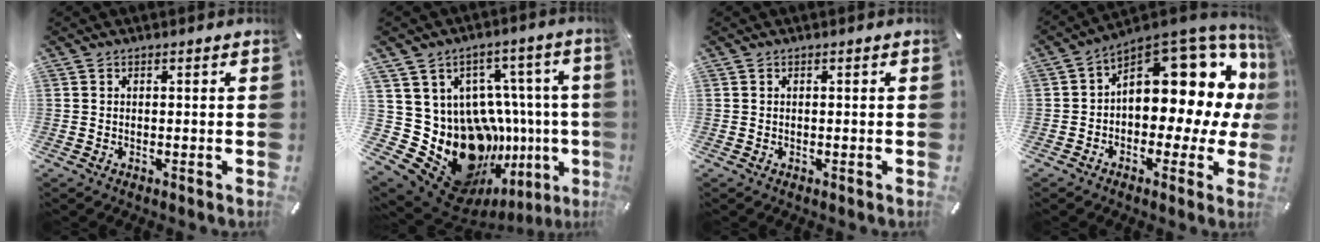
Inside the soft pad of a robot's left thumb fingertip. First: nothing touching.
{"total": 23.1, "force": [-6.6, 18.1, 12.8], "torque": [-0.170, -0.024, -0.036]}
{"total": 0.0}
{"total": 15.7, "force": [7.0, 9.1, 10.7], "torque": [-0.117, -0.080, 0.110]}